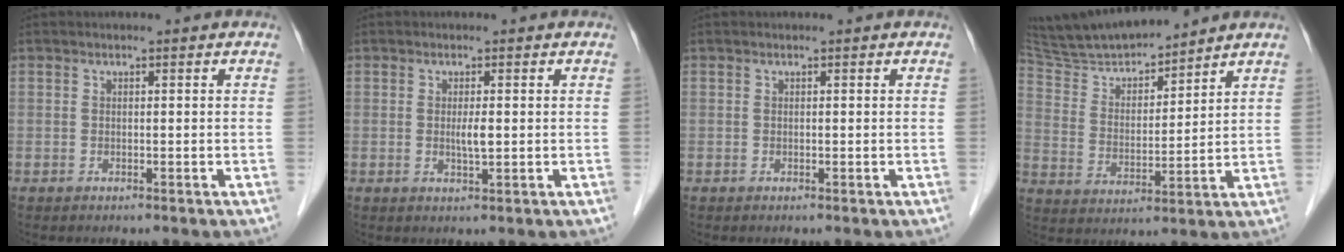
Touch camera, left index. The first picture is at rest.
{"total": 1.9, "force": [0.1, 0.3, 1.8], "torque": [-0.036, -0.002, 0.002]}
{"total": 0.0}
{"total": 12.9, "force": [12.2, 1.1, 4.1], "torque": [-0.083, 0.014, 0.231]}